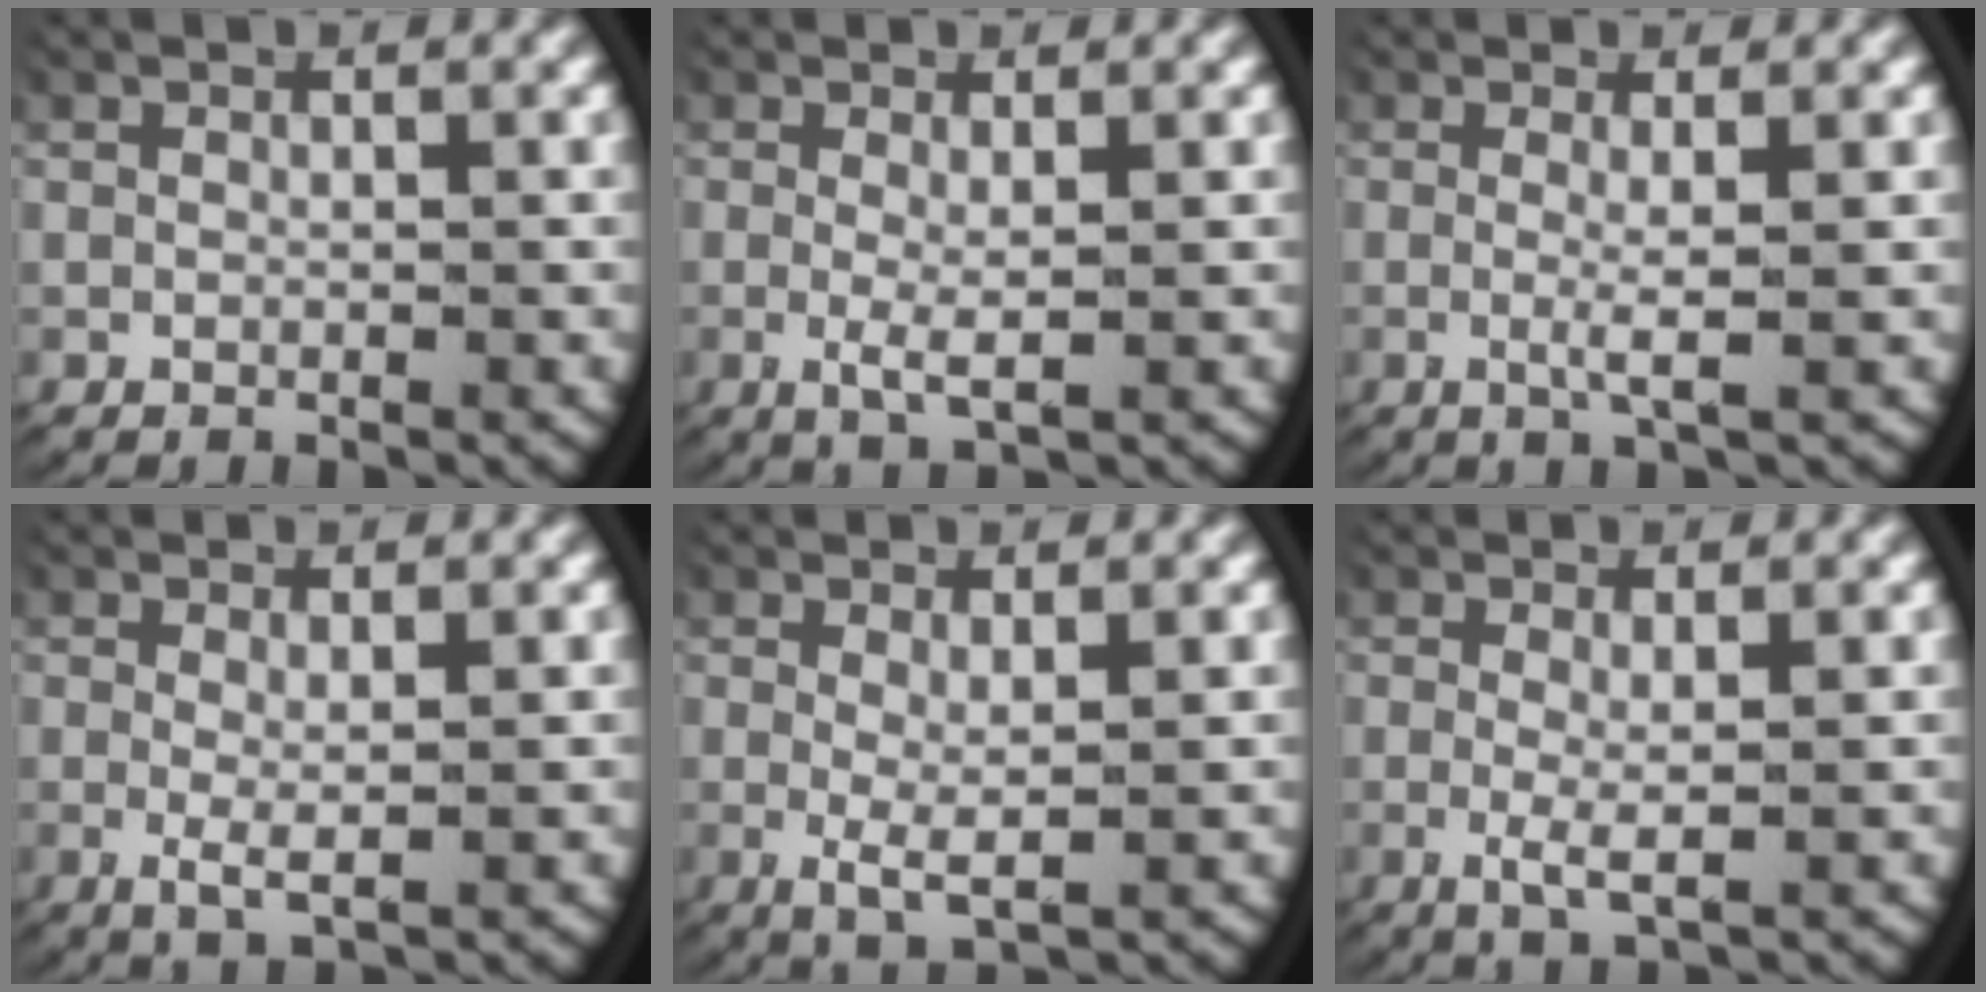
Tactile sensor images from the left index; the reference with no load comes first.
{"total": 2.3, "force": [-0.1, 0.6, 2.2], "torque": [-0.056, -0.019, 0.007]}
{"total": 2.0, "force": [0.0, 0.0, 2.0], "torque": [-0.052, -0.017, 0.005]}
{"total": 2.2, "force": [-0.1, 0.6, 2.1], "torque": [-0.053, -0.018, 0.007]}
{"total": 2.8, "force": [-0.1, 0.9, 2.7], "torque": [-0.061, -0.021, 0.009]}
{"total": 2.4, "force": [-0.2, 0.5, 2.3], "torque": [-0.060, -0.019, 0.005]}